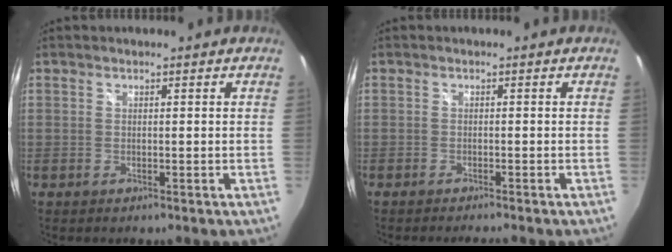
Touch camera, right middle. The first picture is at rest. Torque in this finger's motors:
{"motor_torque": [-0.14, 0.06, 0.04, 0.01]}